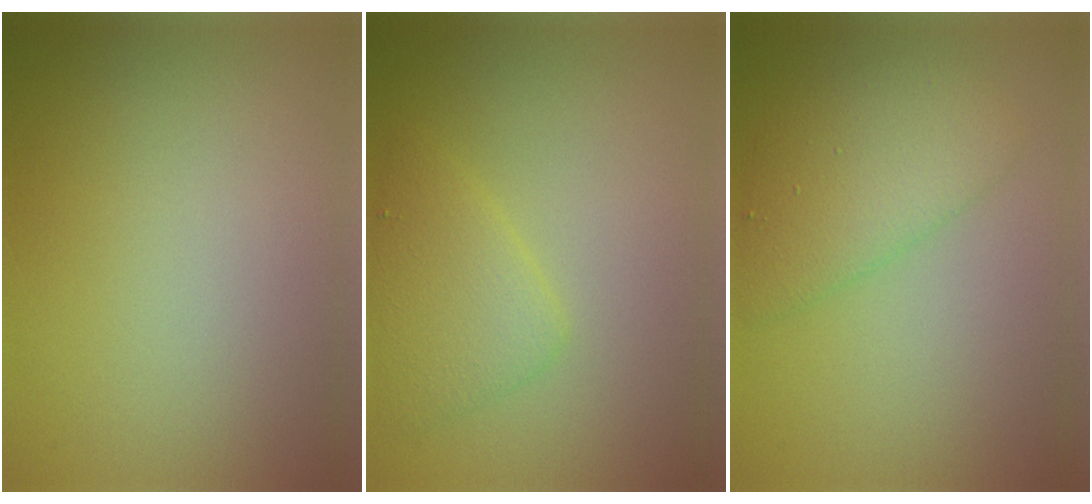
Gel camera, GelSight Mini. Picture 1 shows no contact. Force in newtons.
{"total": 3.0, "press": 3.0, "slide": 0.1}
{"total": 3.5, "press": 3.5, "slide": 0.3}